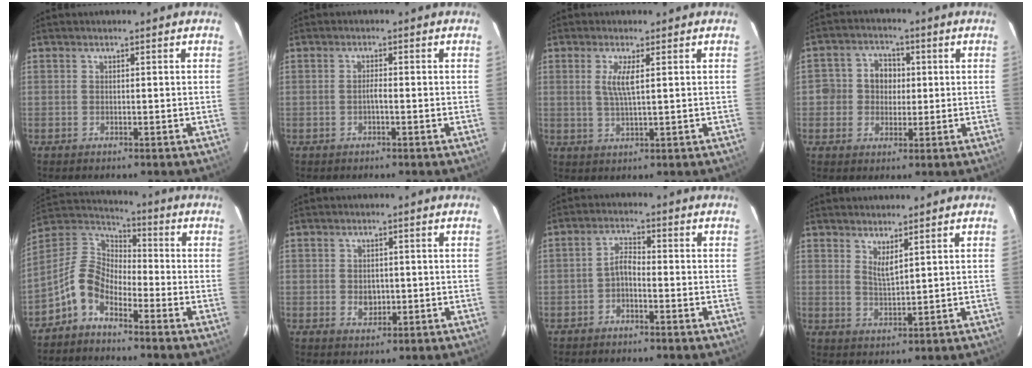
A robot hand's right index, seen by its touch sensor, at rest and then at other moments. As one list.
[{"total": 1.1, "force": [-0.6, 0.1, 0.9], "torque": [-0.017, 0.004, -0.012]}, {"total": 3.7, "force": [0.9, 0.2, 3.6], "torque": [-0.071, -0.004, 0.017]}, {"total": 6.0, "force": [-0.3, 5.8, 1.7], "torque": [-0.026, 0.021, -0.008]}, {"total": 9.0, "force": [-5.3, 5.1, 5.2], "torque": [-0.111, 0.026, -0.120]}, {"total": 3.2, "force": [-0.4, 2.7, 1.8], "torque": [-0.029, 0.000, -0.002]}, {"total": 2.6, "force": [-1.6, 1.1, 1.7], "torque": [-0.038, 0.011, -0.031]}, {"total": 3.1, "force": [2.2, 0.4, 2.1], "torque": [-0.038, -0.007, 0.038]}]